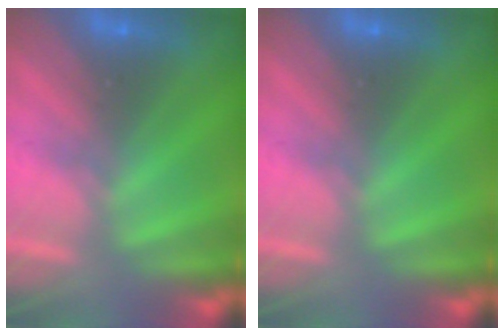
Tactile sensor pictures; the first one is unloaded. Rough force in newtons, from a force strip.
{"total": 0.0}